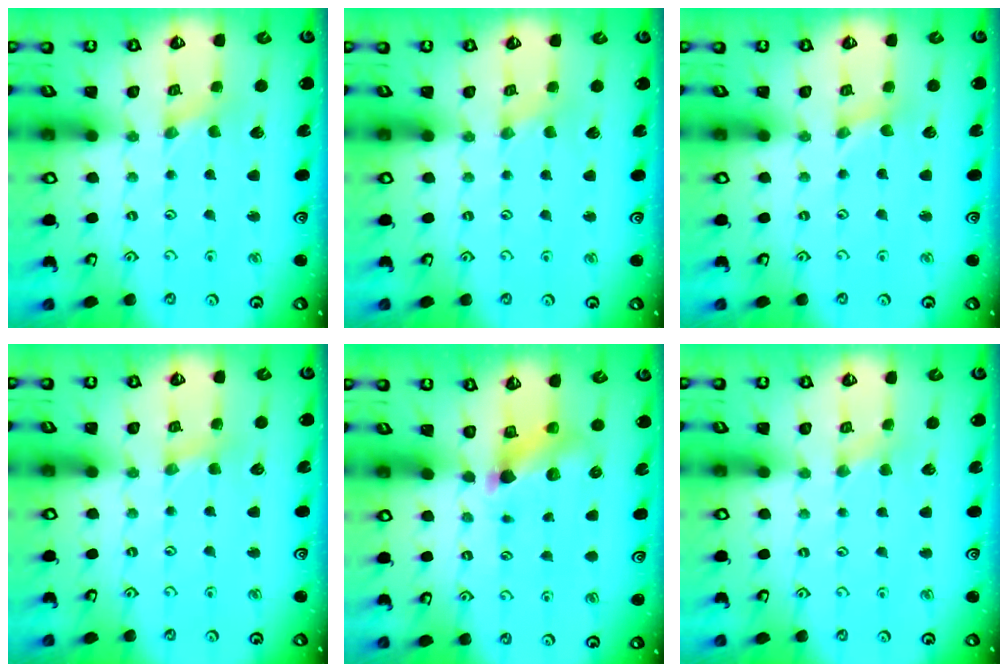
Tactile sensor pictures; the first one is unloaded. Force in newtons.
{"total": 0.0}
{"total": 0.0}
{"total": 2.8, "press": 2.8, "slide": 0.3}
{"total": 6.1, "press": 6.1, "slide": 0.4}
{"total": 2.2, "press": 2.2, "slide": 0.4}